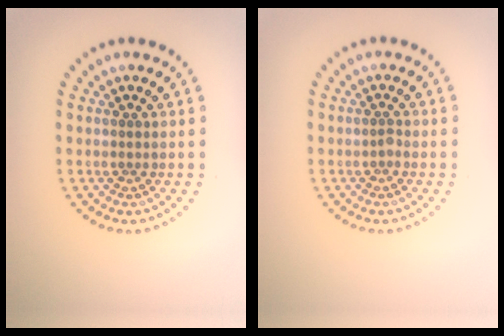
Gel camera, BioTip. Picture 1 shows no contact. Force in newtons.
{"total": 0.6, "press": 0.5, "slide": 0.4}